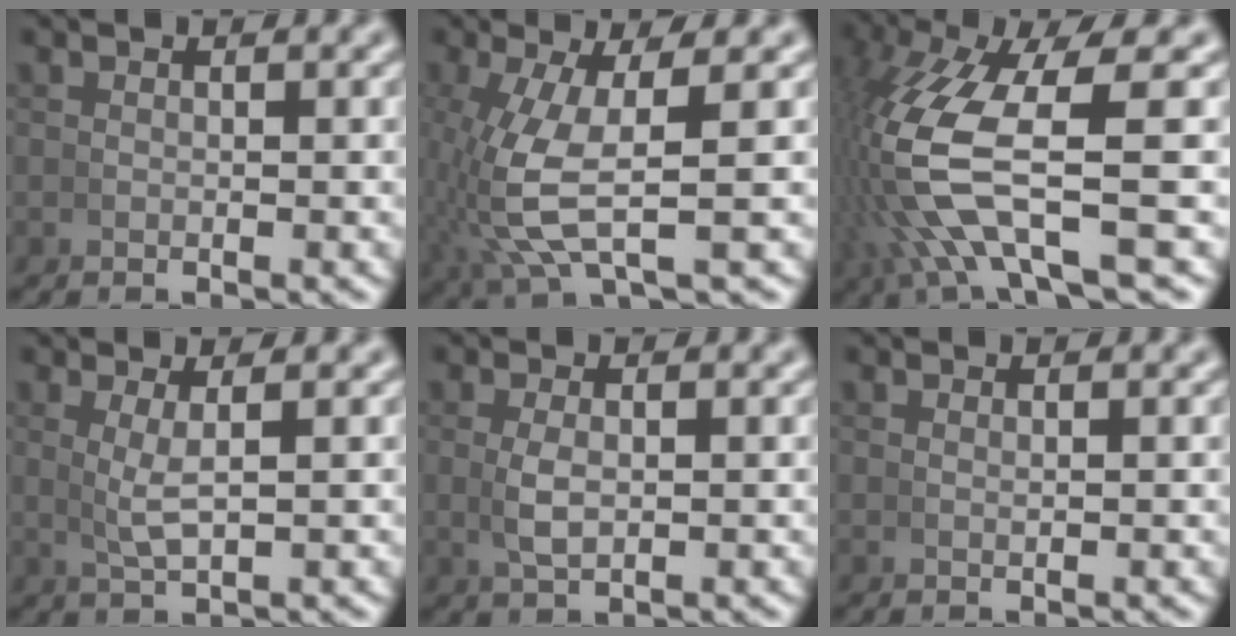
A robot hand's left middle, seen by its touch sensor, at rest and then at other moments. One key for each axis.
{"total": 7.0, "fx": -0.1, "fy": 2.7, "fz": 6.4, "tx": -0.152, "ty": -0.015, "tz": 0.012}
{"total": 8.9, "fx": 0.1, "fy": 3.6, "fz": 8.2, "tx": -0.199, "ty": -0.016, "tz": 0.016}
{"total": 2.6, "fx": 0.7, "fy": 0.3, "fz": 2.5, "tx": -0.048, "ty": -0.004, "tz": 0.019}
{"total": 2.0, "fx": 0.2, "fy": 0.9, "fz": 1.8, "tx": -0.041, "ty": -0.003, "tz": 0.010}
{"total": 0.0}